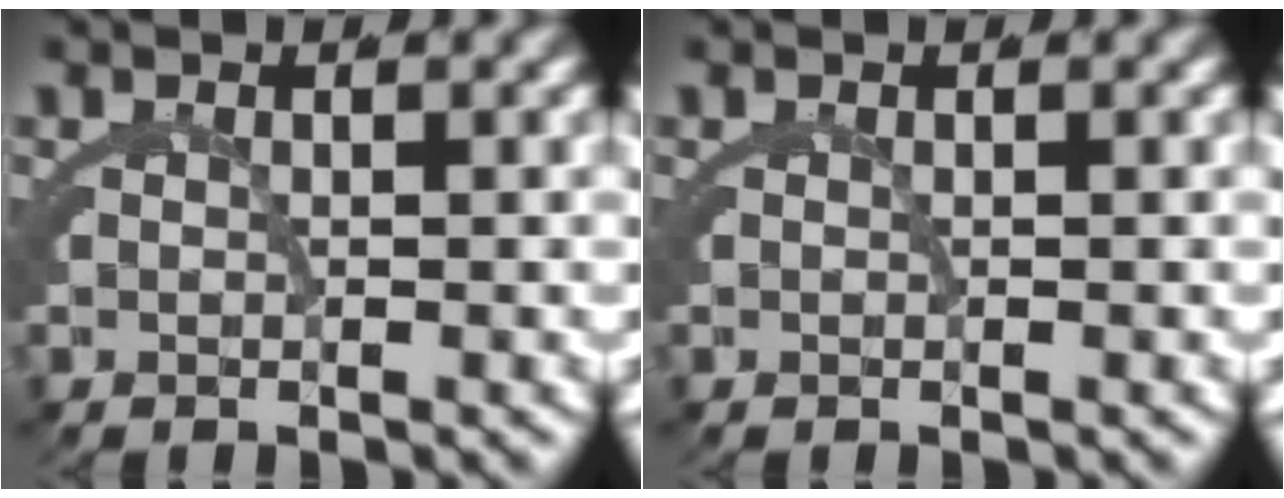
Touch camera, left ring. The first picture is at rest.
{"total": 0.0}